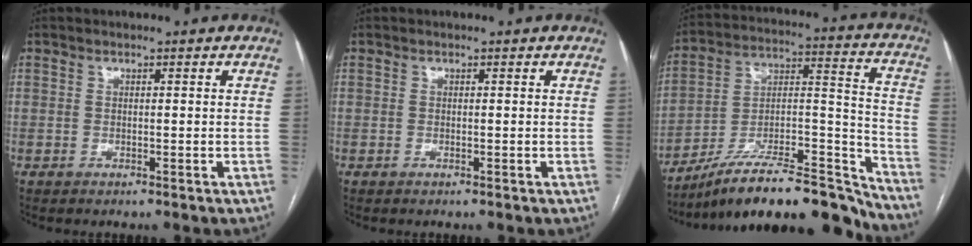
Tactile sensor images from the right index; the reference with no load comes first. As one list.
[{"total": 0.0}, {"total": 23.6, "force": [-20.3, 3.9, 11.4], "torque": [-0.142, 0.036, -0.330]}]